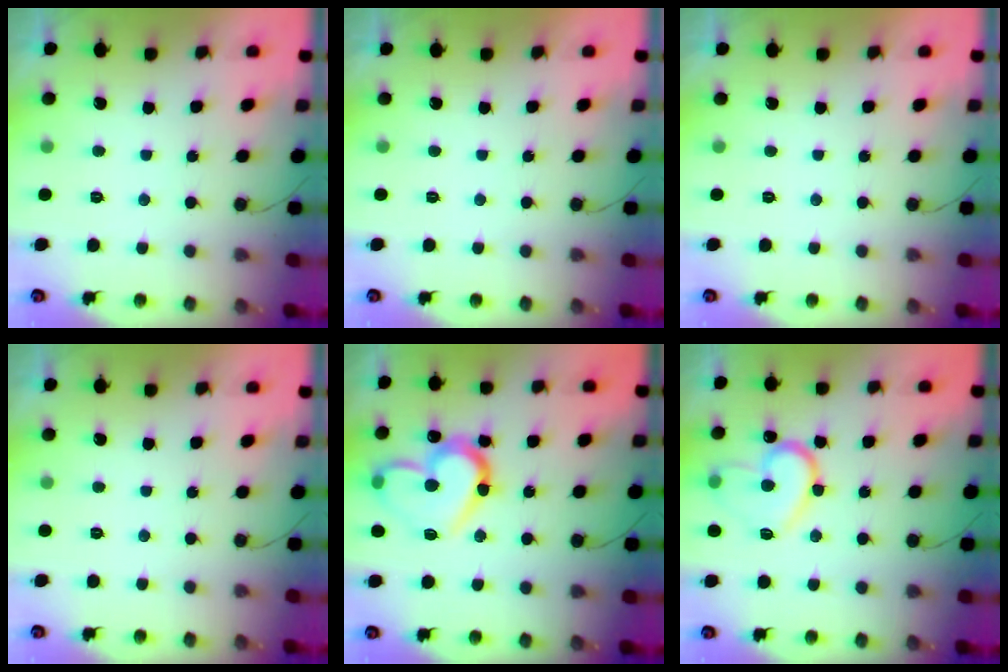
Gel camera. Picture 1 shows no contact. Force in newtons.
{"total": 1.8, "press": 1.8, "slide": 0.1}
{"total": 1.7, "press": 1.7, "slide": 0.1}
{"total": 0.0}
{"total": 18.4, "press": 18.2, "slide": 2.0}
{"total": 14.8, "press": 14.8, "slide": 0.7}